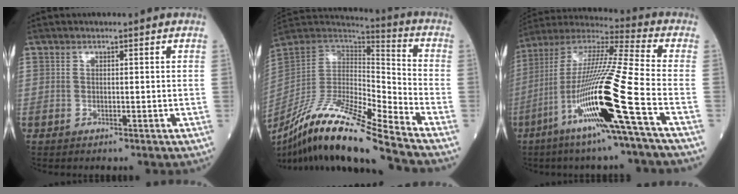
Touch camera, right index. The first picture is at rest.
{"total": 20.5, "force": [-15.6, 0.5, 13.2], "torque": [-0.278, -0.025, -0.293]}
{"total": 20.4, "force": [-7.7, -1.4, 18.9], "torque": [-0.397, -0.030, -0.155]}